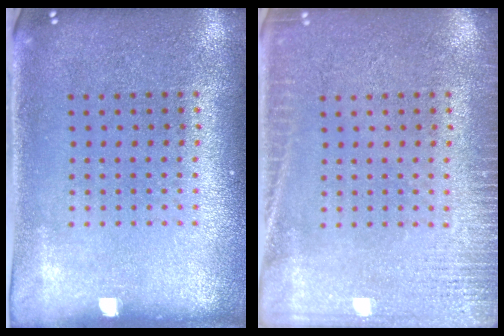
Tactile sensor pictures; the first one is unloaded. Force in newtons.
{"total": 2.9, "press": 2.9, "slide": 0.4}